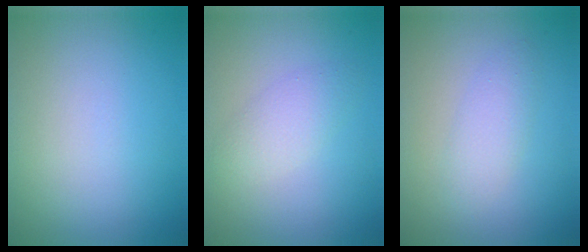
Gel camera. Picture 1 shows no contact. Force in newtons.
{"total": 2.2, "press": 2.2, "slide": 0.0}
{"total": 2.1, "press": 2.1, "slide": 0.1}